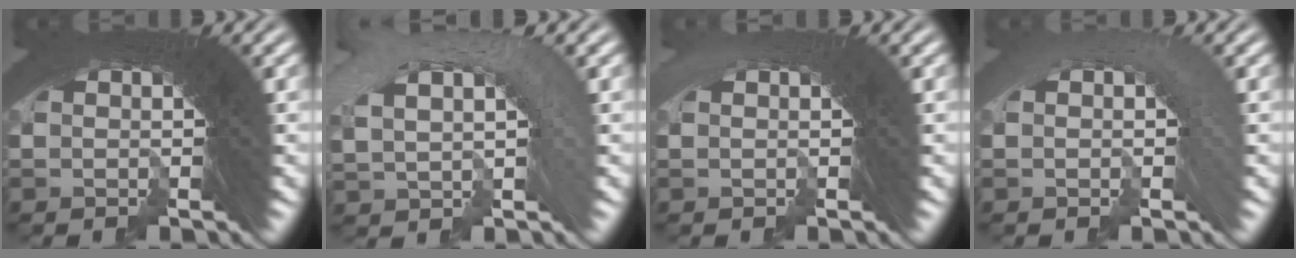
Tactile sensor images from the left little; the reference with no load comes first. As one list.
[{"total": 4.4, "force": [-2.5, 3.5, 0.8], "torque": [-0.023, 0.008, -0.045]}, {"total": 3.3, "force": [-2.2, -0.4, -2.3], "torque": [0.024, -0.015, -0.029]}, {"total": 3.4, "force": [-2.9, -0.2, -1.9], "torque": [0.029, -0.013, -0.041]}]